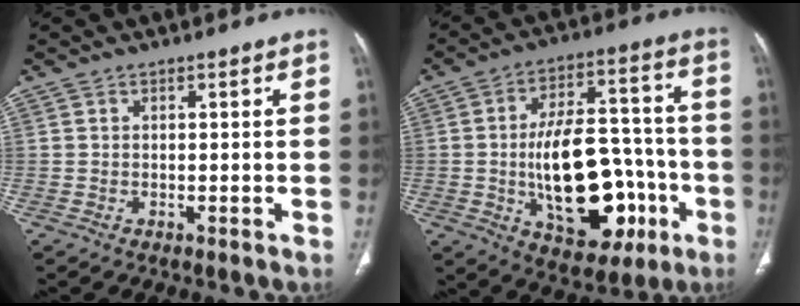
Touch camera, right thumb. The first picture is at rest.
{"total": 22.5, "force": [-5.4, 12.1, 18.2], "torque": [-0.255, 0.036, -0.066]}